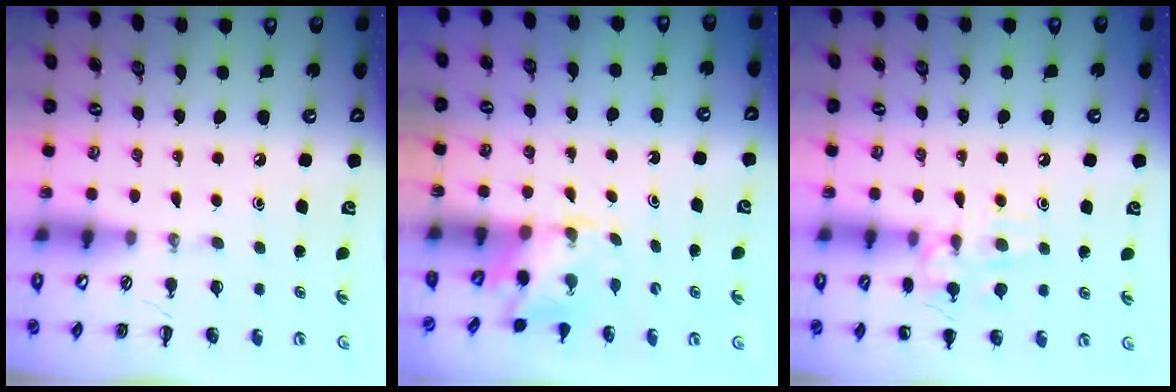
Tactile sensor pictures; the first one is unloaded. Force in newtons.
{"total": 1.7, "press": 1.5, "slide": 0.6}
{"total": 10.5, "press": 10.4, "slide": 1.0}